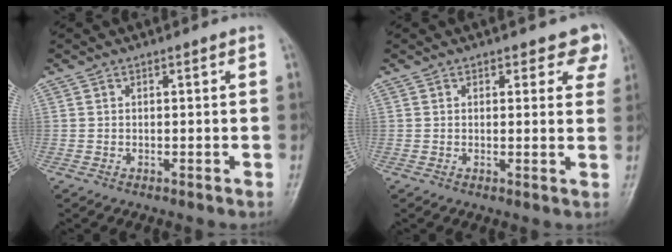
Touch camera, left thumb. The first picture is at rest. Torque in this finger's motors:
{"motor_torque": [-0.12, 0.07, -0.18, -0.13, 0.07]}